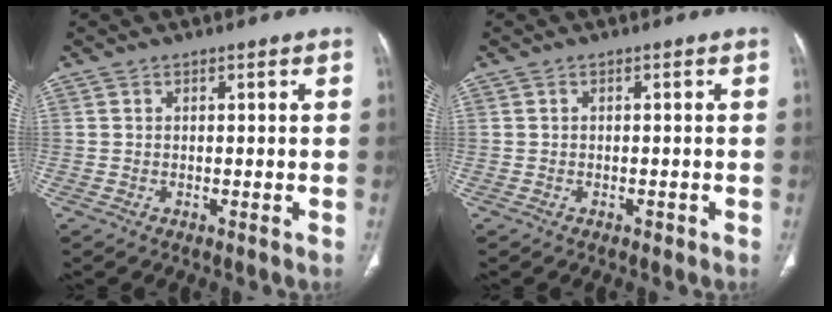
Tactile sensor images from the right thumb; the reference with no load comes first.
{"total": 0.7, "force": [-0.4, 0.5, 0.3], "torque": [-0.005, 0.000, -0.007]}